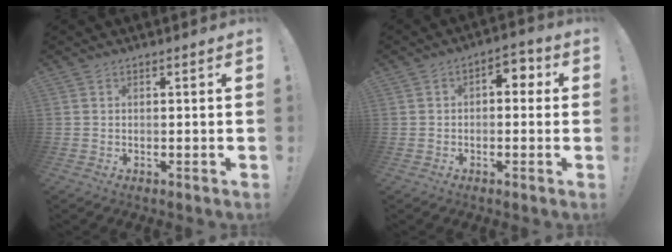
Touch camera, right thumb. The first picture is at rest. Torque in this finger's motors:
{"motor_torque": [0.83, 0.94, 0.61, 0.03, -0.02]}